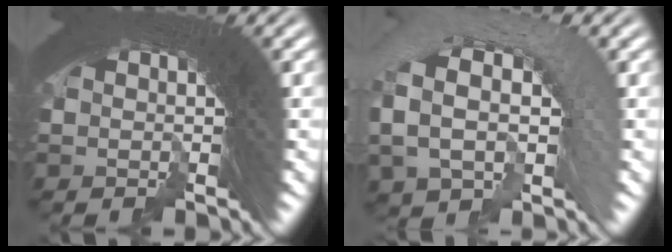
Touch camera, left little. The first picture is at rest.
{"total": 4.7, "force": [-3.0, 3.5, 0.7], "torque": [-0.028, 0.006, -0.052]}